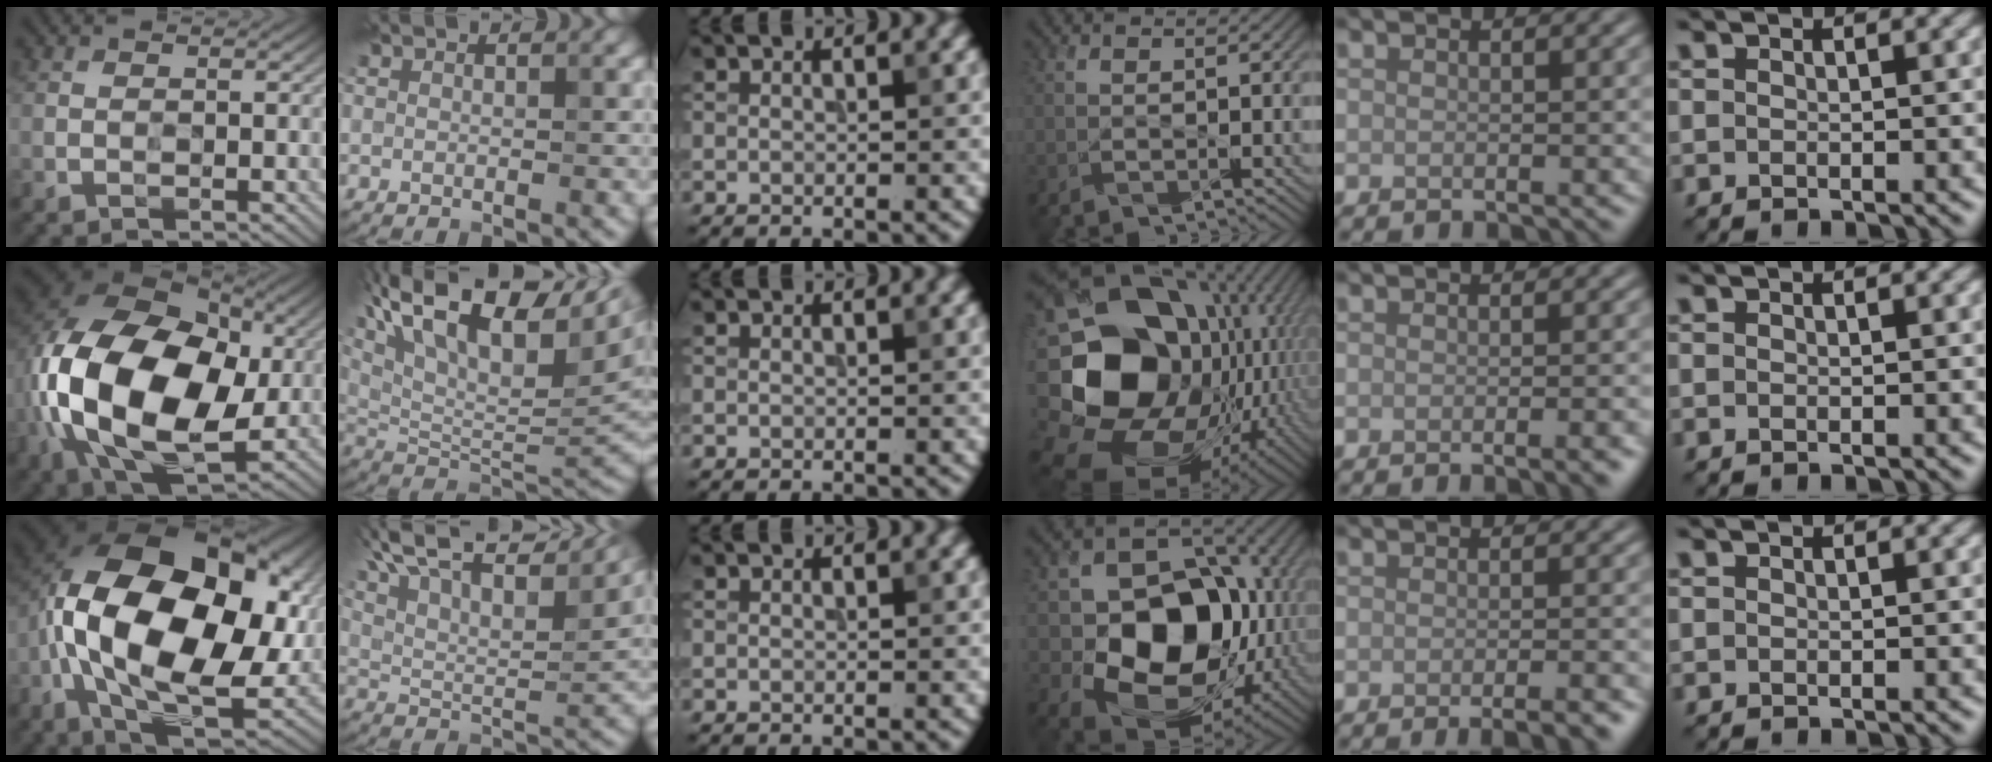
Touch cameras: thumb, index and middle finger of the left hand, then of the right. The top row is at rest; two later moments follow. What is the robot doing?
{"motion": "wipe", "object": "compact mirror"}